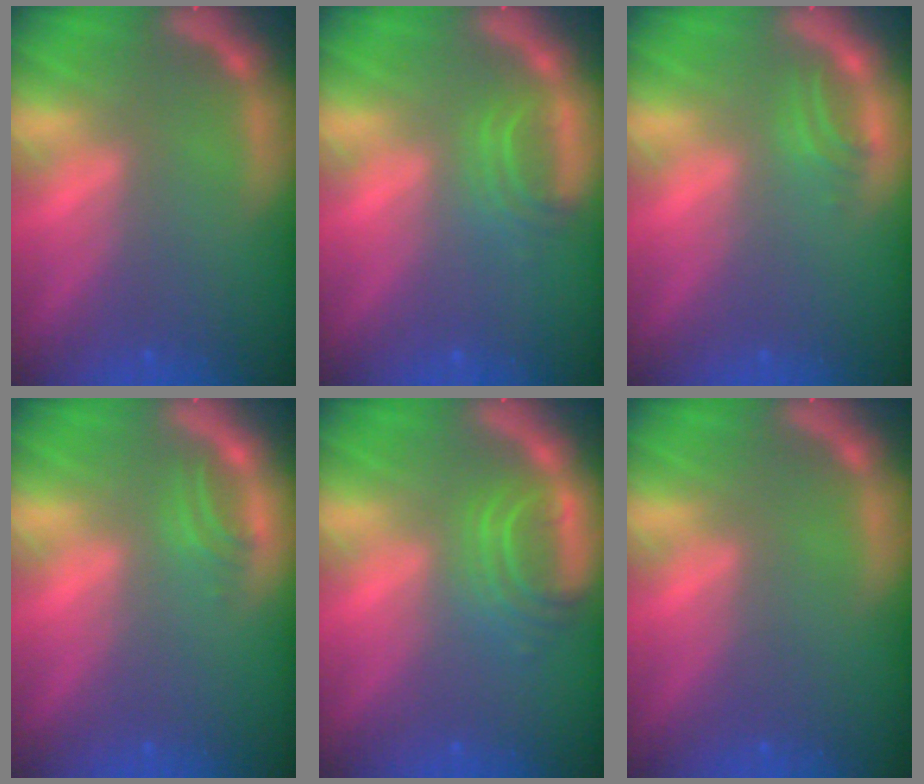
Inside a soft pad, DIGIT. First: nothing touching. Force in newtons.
{"total": 2.5}
{"total": 1.5}
{"total": 1.5}
{"total": 4.0}
{"total": 0.0}